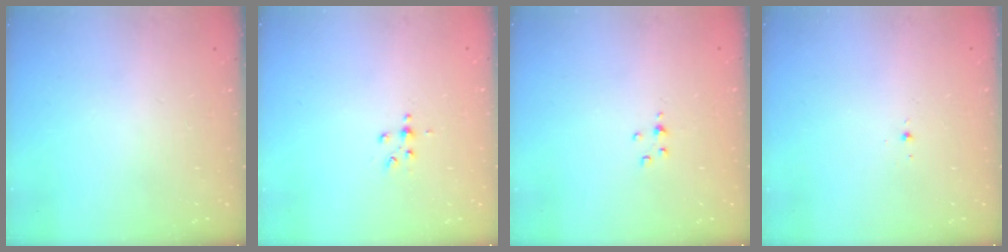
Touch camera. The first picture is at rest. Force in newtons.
{"total": 2.5, "press": 2.4, "slide": 0.3}
{"total": 2.9, "press": 2.8, "slide": 0.4}
{"total": 2.9, "press": 2.8, "slide": 0.8}